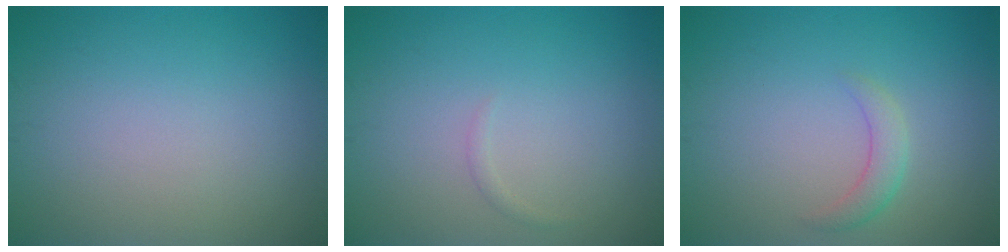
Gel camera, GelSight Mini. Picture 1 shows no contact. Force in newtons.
{"total": 0.5, "press": 0.5, "slide": 0.0}
{"total": 1.7, "press": 1.7, "slide": 0.0}